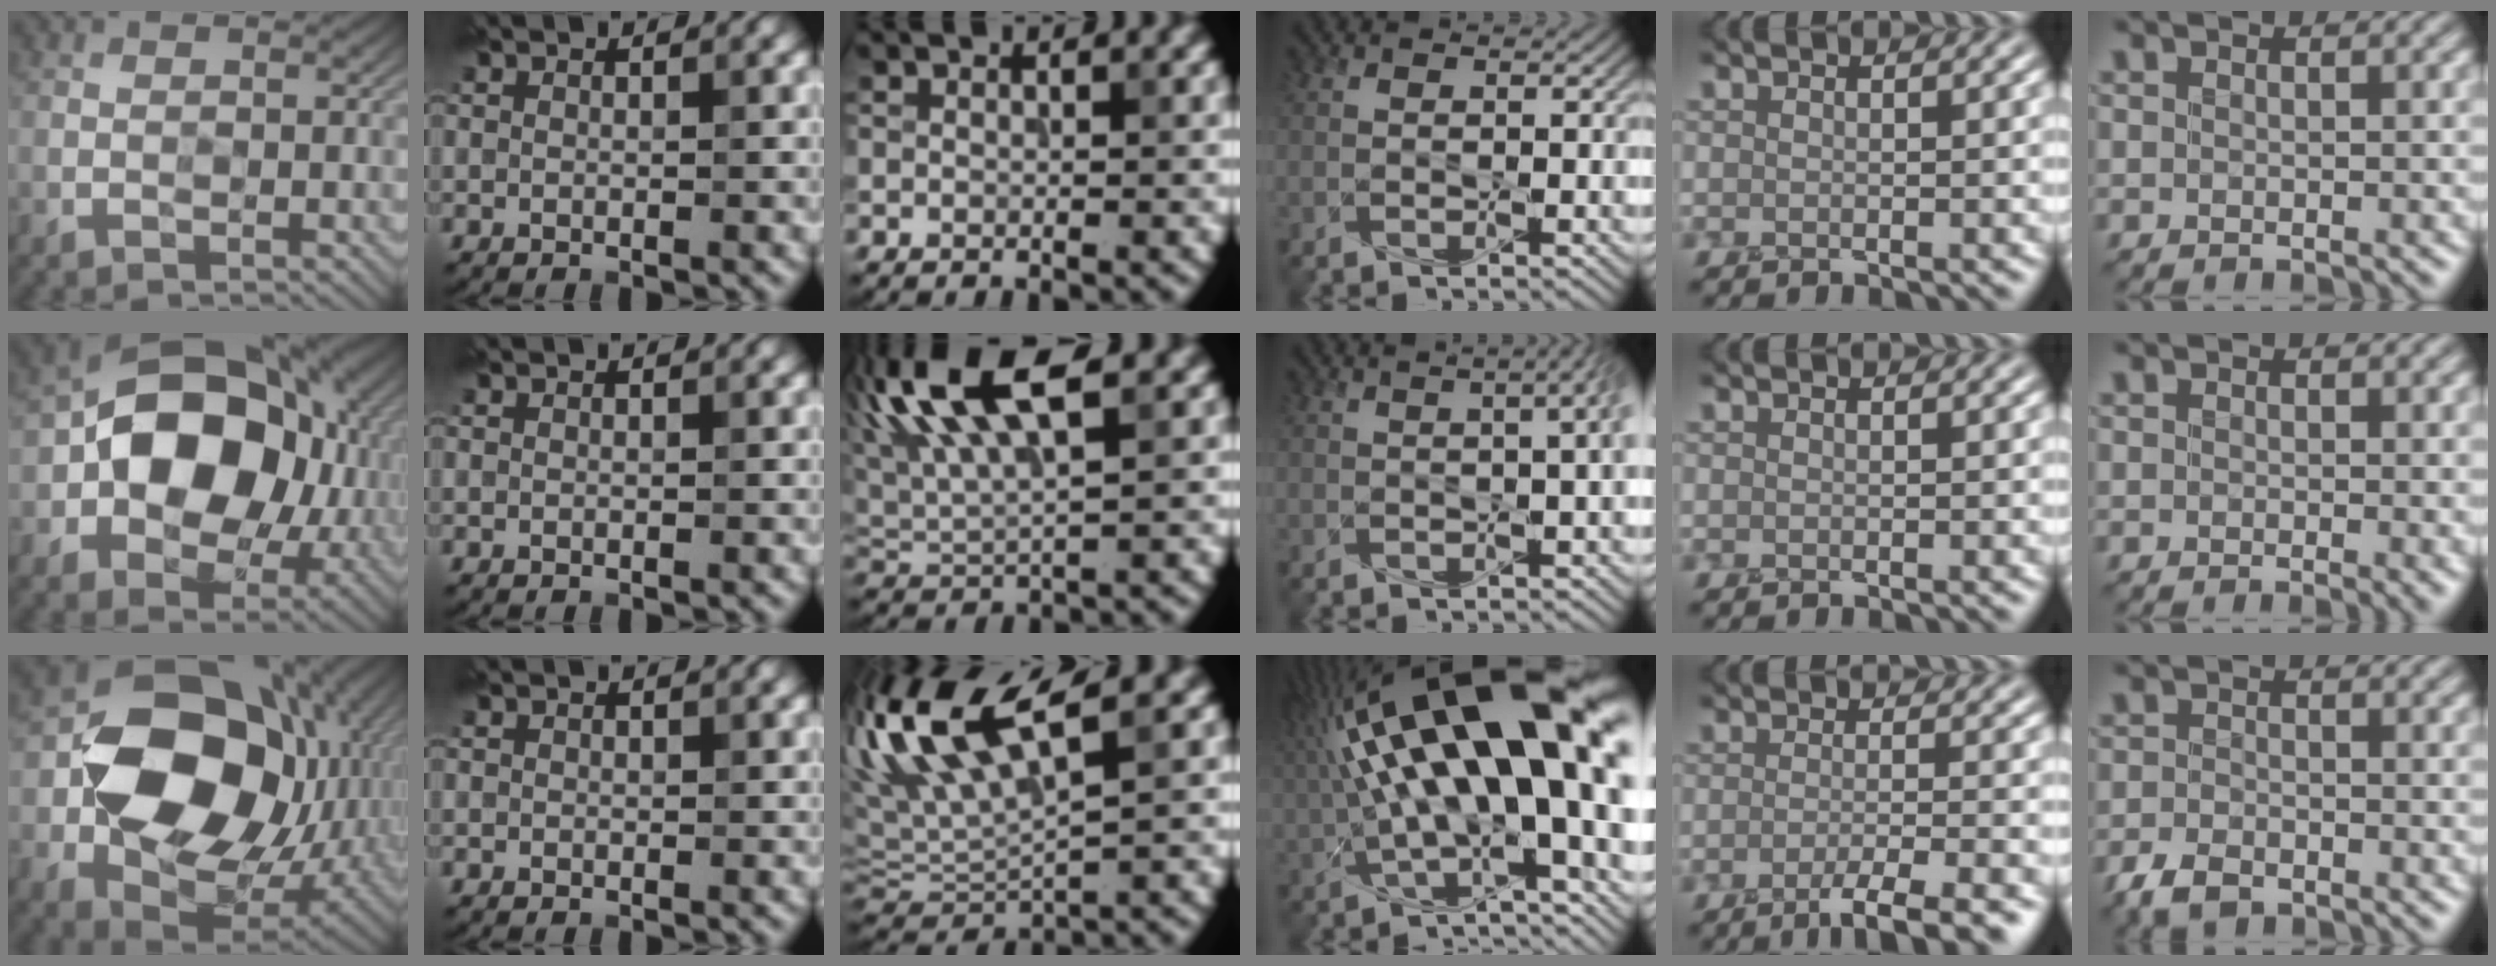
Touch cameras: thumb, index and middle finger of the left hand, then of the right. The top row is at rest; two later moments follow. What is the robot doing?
{"motion": "screw", "object": "dispenser bottle"}